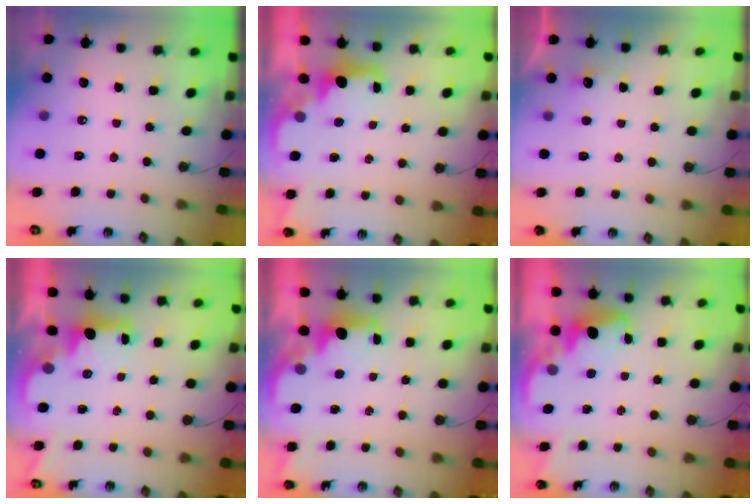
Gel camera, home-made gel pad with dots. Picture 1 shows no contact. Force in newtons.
{"total": 2.2, "press": 2.0, "slide": 0.8}
{"total": 2.2, "press": 2.0, "slide": 0.9}
{"total": 2.2, "press": 2.0, "slide": 0.8}
{"total": 2.2, "press": 2.1, "slide": 0.8}
{"total": 2.8, "press": 2.6, "slide": 0.8}